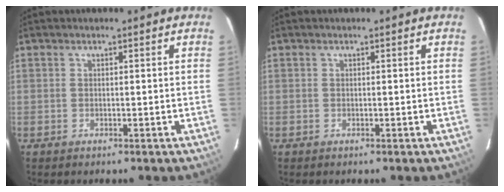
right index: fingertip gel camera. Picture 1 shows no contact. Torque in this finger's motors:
{"motor_torque": [0.00, 0.00, 0.04, 0.01]}